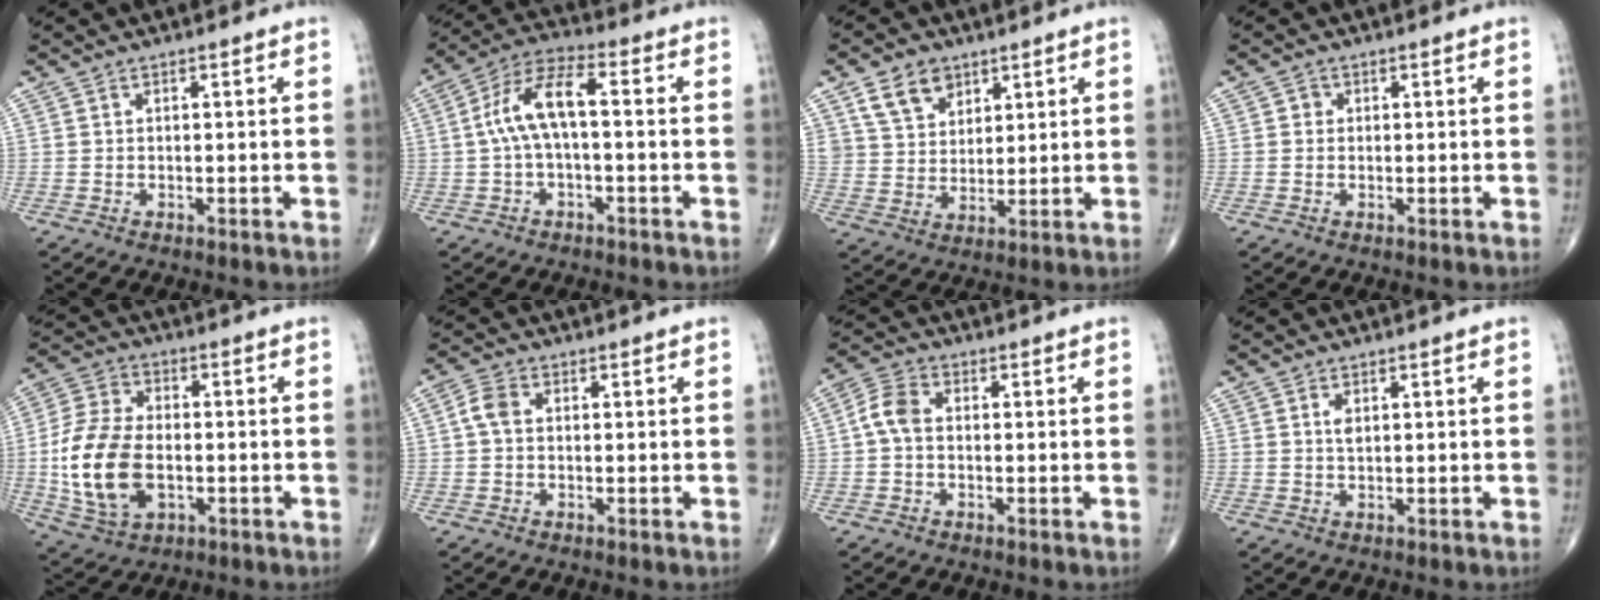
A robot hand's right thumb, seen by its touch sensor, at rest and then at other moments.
{"total": 9.4, "force": [0.0, 3.6, 8.6], "torque": [-0.179, 0.041, -0.006]}
{"total": 8.3, "force": [4.7, 5.9, 3.6], "torque": [-0.043, -0.024, 0.091]}
{"total": 1.1, "force": [0.1, 1.1, 0.3], "torque": [0.001, 0.003, -0.001]}
{"total": 16.0, "force": [-2.2, 9.9, 12.4], "torque": [-0.249, 0.007, -0.034]}
{"total": 3.4, "force": [0.2, 2.3, 2.4], "torque": [-0.050, 0.011, -0.001]}
{"total": 4.9, "force": [-0.2, 3.3, 3.6], "torque": [-0.070, 0.014, -0.014]}
{"total": 1.3, "force": [0.5, 0.6, 1.0], "torque": [-0.017, -0.001, 0.011]}